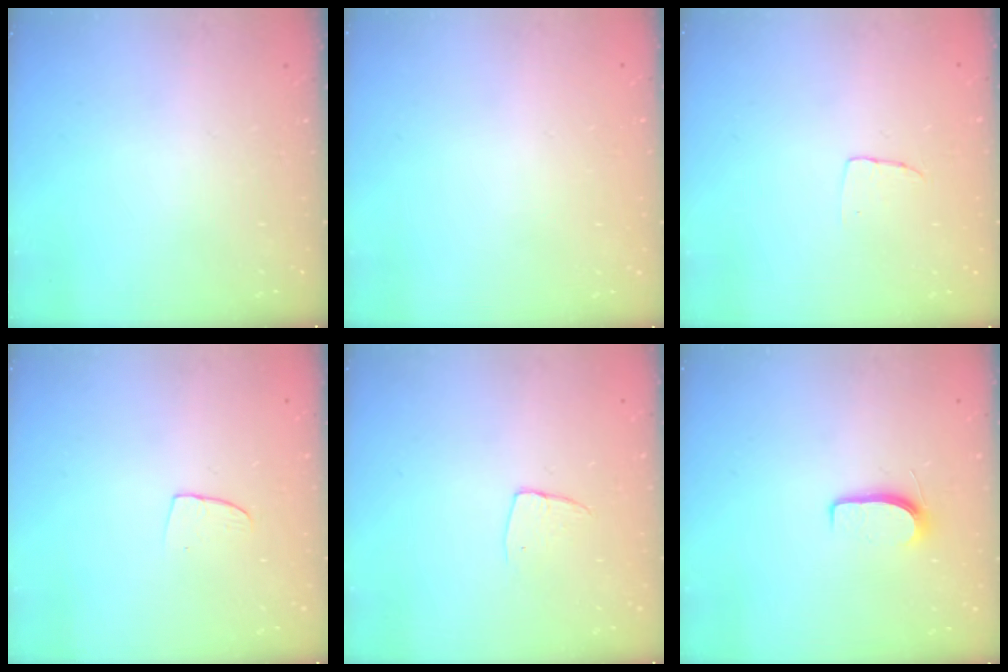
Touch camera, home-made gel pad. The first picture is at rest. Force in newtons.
{"total": 0.0}
{"total": 2.9, "press": 2.9, "slide": 0.1}
{"total": 5.2, "press": 5.2, "slide": 0.4}
{"total": 5.6, "press": 5.5, "slide": 0.5}
{"total": 6.1, "press": 6.0, "slide": 0.7}